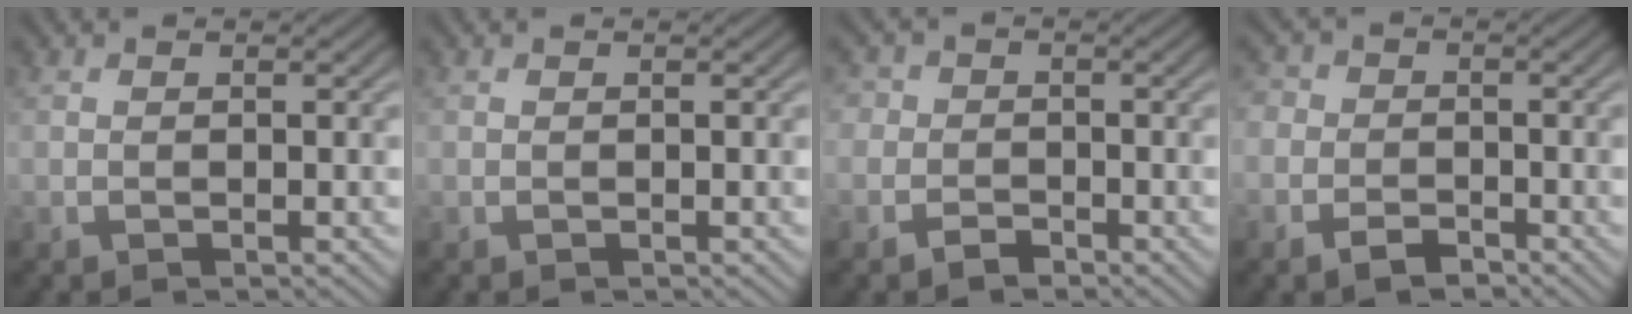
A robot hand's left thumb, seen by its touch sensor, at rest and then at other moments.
{"total": 0.0}
{"total": 2.8, "force": [-1.3, 2.4, 0.7], "torque": [0.005, 0.000, -0.046]}
{"total": 3.8, "force": [-2.0, 2.8, 1.5], "torque": [-0.019, -0.004, -0.059]}